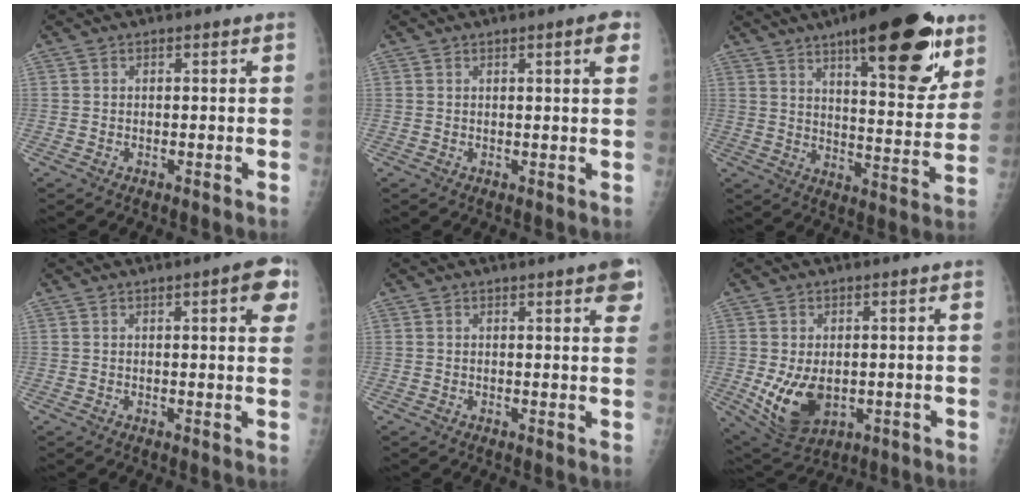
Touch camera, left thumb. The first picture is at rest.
{"total": 3.5, "force": [1.6, 0.4, 3.0], "torque": [-0.035, -0.004, 0.021]}
{"total": 23.8, "force": [13.6, 7.6, 17.9], "torque": [-0.220, -0.053, 0.200]}
{"total": 6.4, "force": [2.7, 1.6, 5.6], "torque": [-0.053, -0.004, 0.028]}
{"total": 5.9, "force": [3.0, 1.2, 4.9], "torque": [-0.046, -0.006, 0.032]}
{"total": 10.1, "force": [-1.3, 6.6, 7.5], "torque": [-0.120, -0.012, -0.001]}